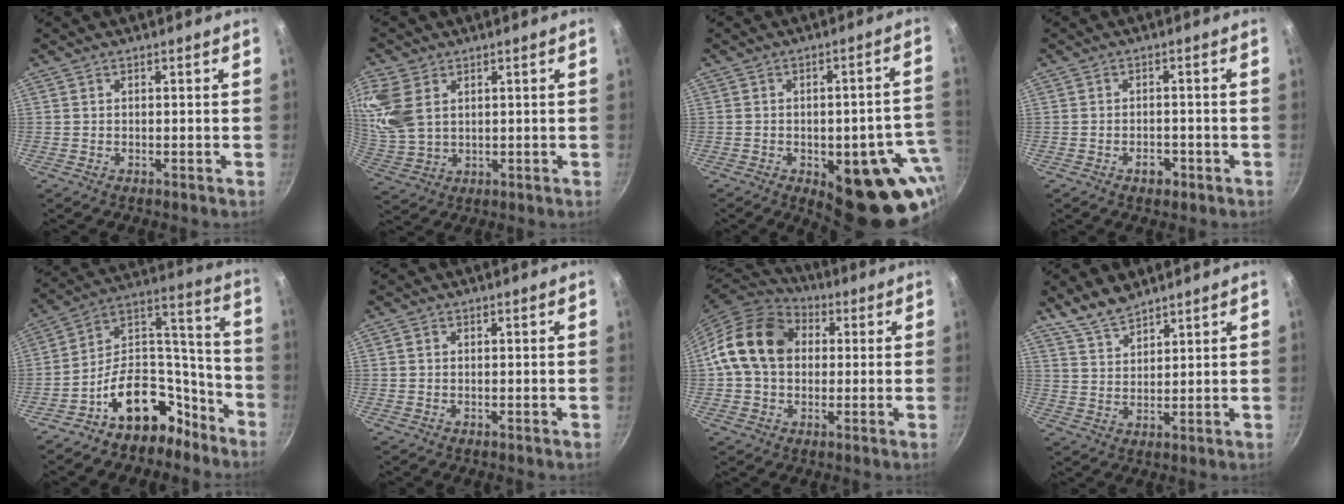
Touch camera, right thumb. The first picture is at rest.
{"total": 10.5, "force": [3.8, 6.9, 7.0], "torque": [-0.144, -0.009, 0.085]}
{"total": 19.7, "force": [-5.6, 8.8, 16.7], "torque": [-0.139, 0.007, -0.064]}
{"total": 2.8, "force": [-1.5, 1.8, 1.6], "torque": [-0.013, 0.015, -0.018]}
{"total": 18.2, "force": [-11.6, 10.9, 8.7], "torque": [-0.072, 0.132, -0.181]}
{"total": 0.7, "force": [0.1, 0.6, 0.3], "torque": [-0.004, 0.004, 0.001]}
{"total": 16.1, "force": [2.2, 12.5, 9.9], "torque": [-0.155, 0.029, 0.024]}
{"total": 6.4, "force": [5.5, 2.2, 2.4], "torque": [-0.038, -0.028, 0.111]}